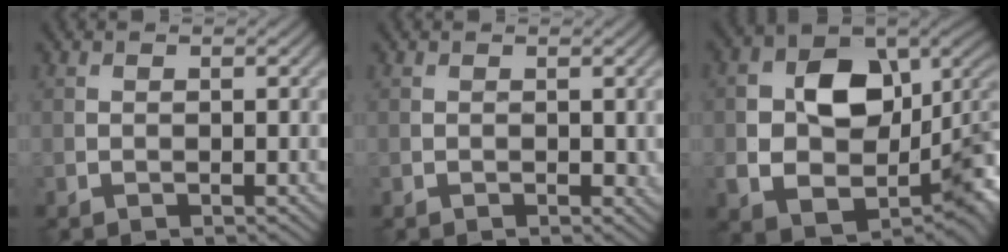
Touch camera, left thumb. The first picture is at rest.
{"total": 0.8, "force": [0.2, 0.5, 0.6], "torque": [-0.006, -0.003, 0.004]}
{"total": 14.8, "force": [0.7, 10.9, 9.9], "torque": [-0.165, -0.019, 0.020]}